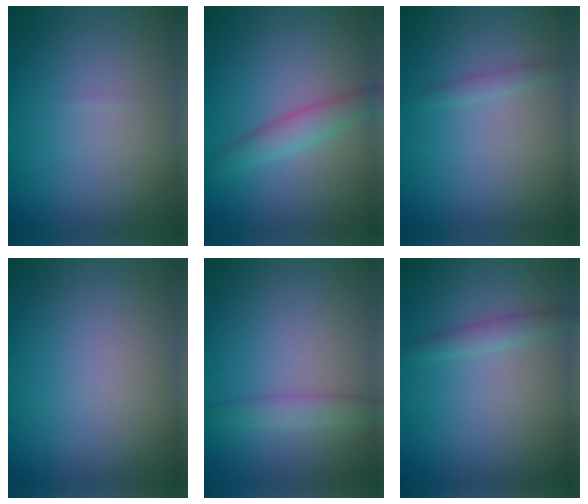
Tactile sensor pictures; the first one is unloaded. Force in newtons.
{"total": 2.3, "press": 2.3, "slide": 0.0}
{"total": 0.9, "press": 0.9, "slide": 0.0}
{"total": 0.0}
{"total": 1.9, "press": 1.9, "slide": 0.1}
{"total": 1.3, "press": 1.3, "slide": 0.0}